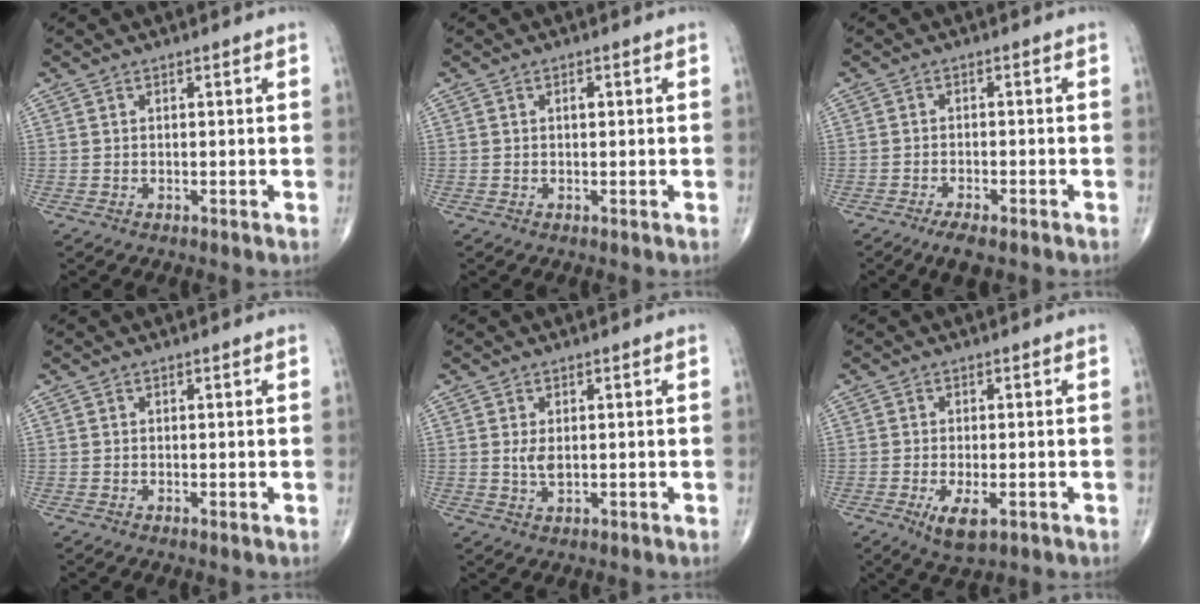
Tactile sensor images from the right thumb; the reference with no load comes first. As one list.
[{"total": 1.8, "force": [0.0, 1.2, 1.3], "torque": [-0.013, 0.005, -0.003]}, {"total": 3.9, "force": [-2.7, 1.1, 2.5], "torque": [-0.046, 0.004, -0.046]}, {"total": 0.0}, {"total": 2.5, "force": [0.2, 1.2, 2.2], "torque": [-0.043, -0.006, 0.008]}, {"total": 5.2, "force": [-2.0, 2.0, 4.3], "torque": [-0.077, -0.010, -0.029]}]